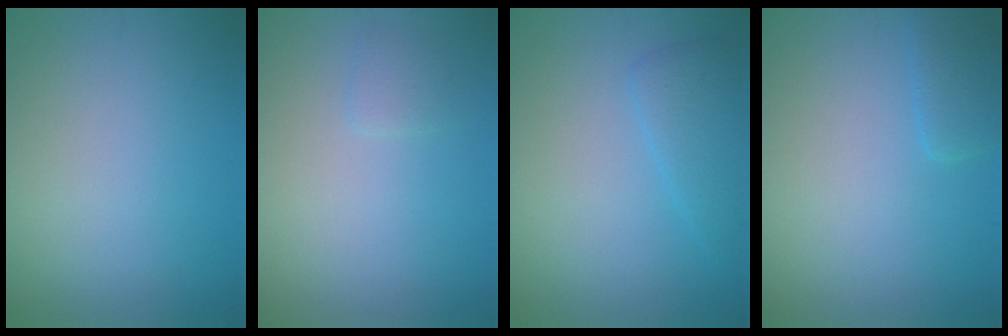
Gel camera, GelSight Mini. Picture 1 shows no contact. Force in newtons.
{"total": 0.9, "press": 0.9, "slide": 0.1}
{"total": 2.4, "press": 2.4, "slide": 0.2}
{"total": 1.9, "press": 1.8, "slide": 0.3}